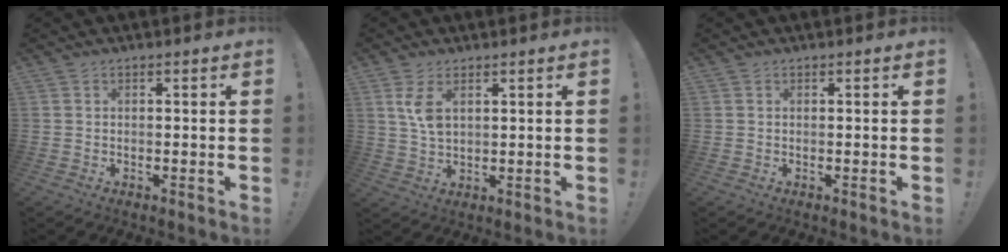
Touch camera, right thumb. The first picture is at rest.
{"total": 6.1, "force": [2.6, 3.2, 4.5], "torque": [-0.087, -0.015, 0.042]}
{"total": 0.0}